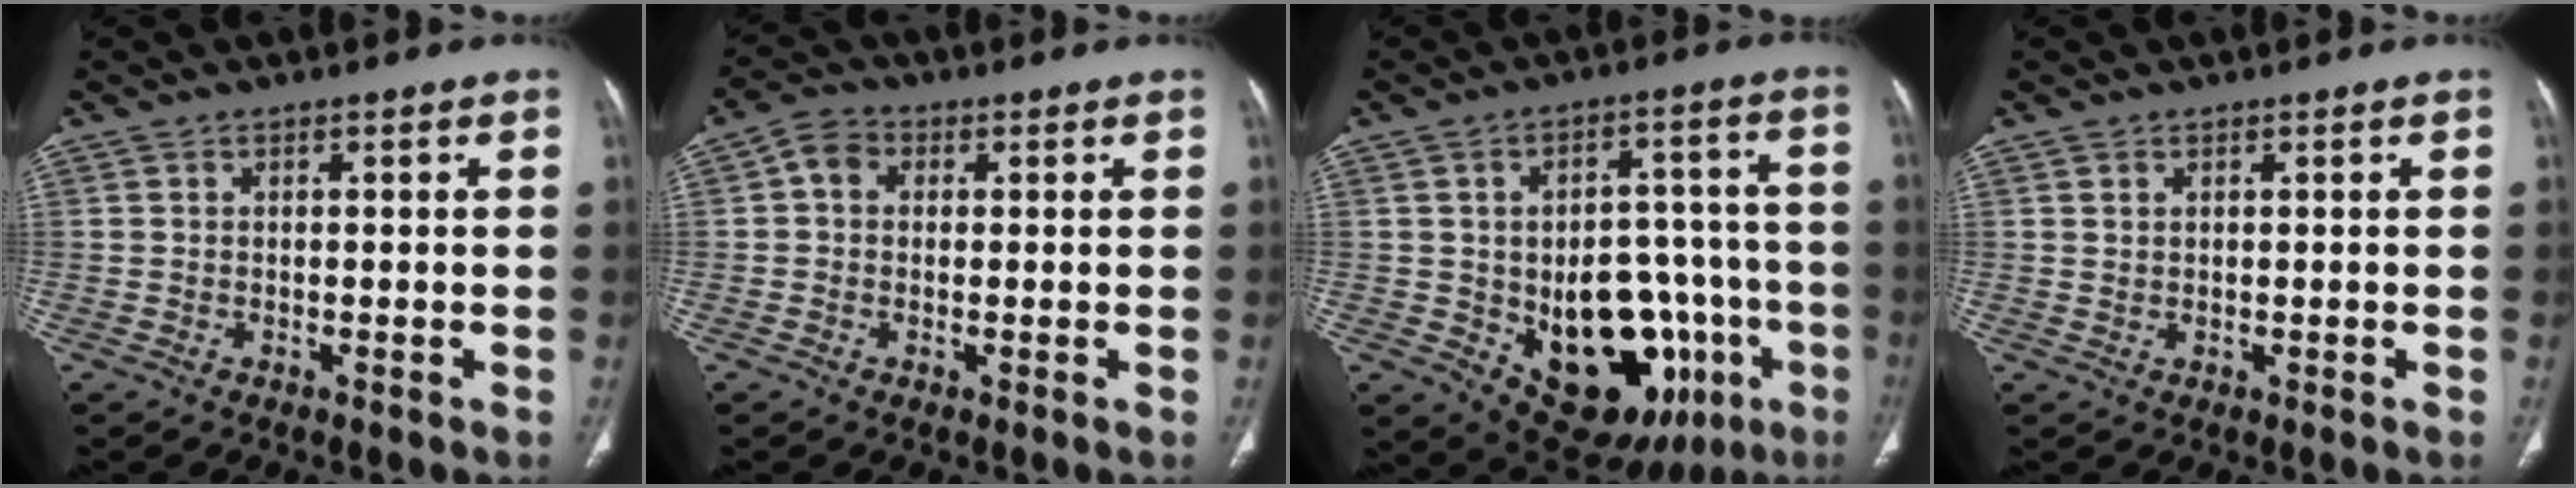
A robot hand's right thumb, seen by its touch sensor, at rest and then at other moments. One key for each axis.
{"total": 4.1, "fx": 0.6, "fy": 3.4, "fz": 2.3, "tx": -0.025, "ty": 0.012, "tz": 0.002}
{"total": 22.4, "fx": -6.6, "fy": 13.2, "fz": 16.8, "tx": -0.194, "ty": 0.032, "tz": -0.068}
{"total": 0.8, "fx": 0.6, "fy": 0.5, "fz": 0.3, "tx": 0.003, "ty": -0.003, "tz": 0.009}